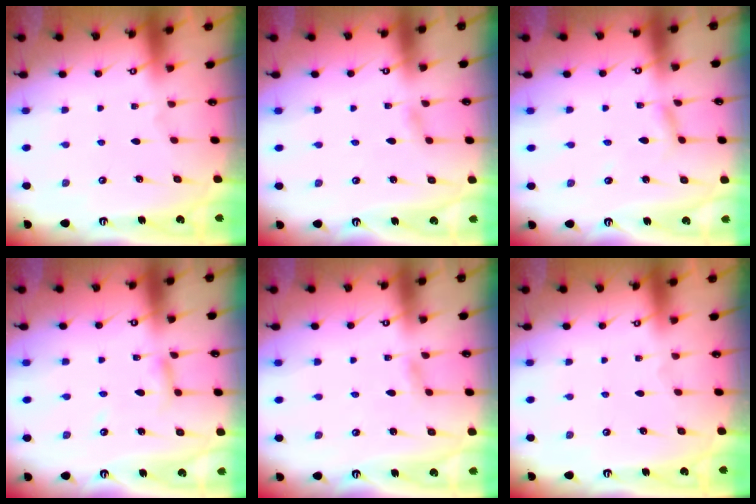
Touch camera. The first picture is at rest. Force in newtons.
{"total": 1.9, "press": 1.8, "slide": 0.2}
{"total": 2.2, "press": 2.2, "slide": 0.3}
{"total": 4.3, "press": 4.3, "slide": 0.4}
{"total": 3.0, "press": 3.0, "slide": 0.3}
{"total": 0.0}